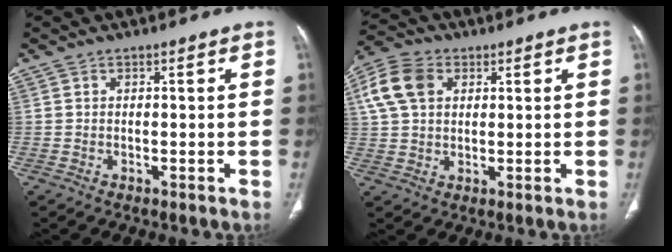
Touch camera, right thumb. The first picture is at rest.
{"total": 9.9, "force": [3.2, 7.0, 6.3], "torque": [-0.125, 0.013, 0.057]}